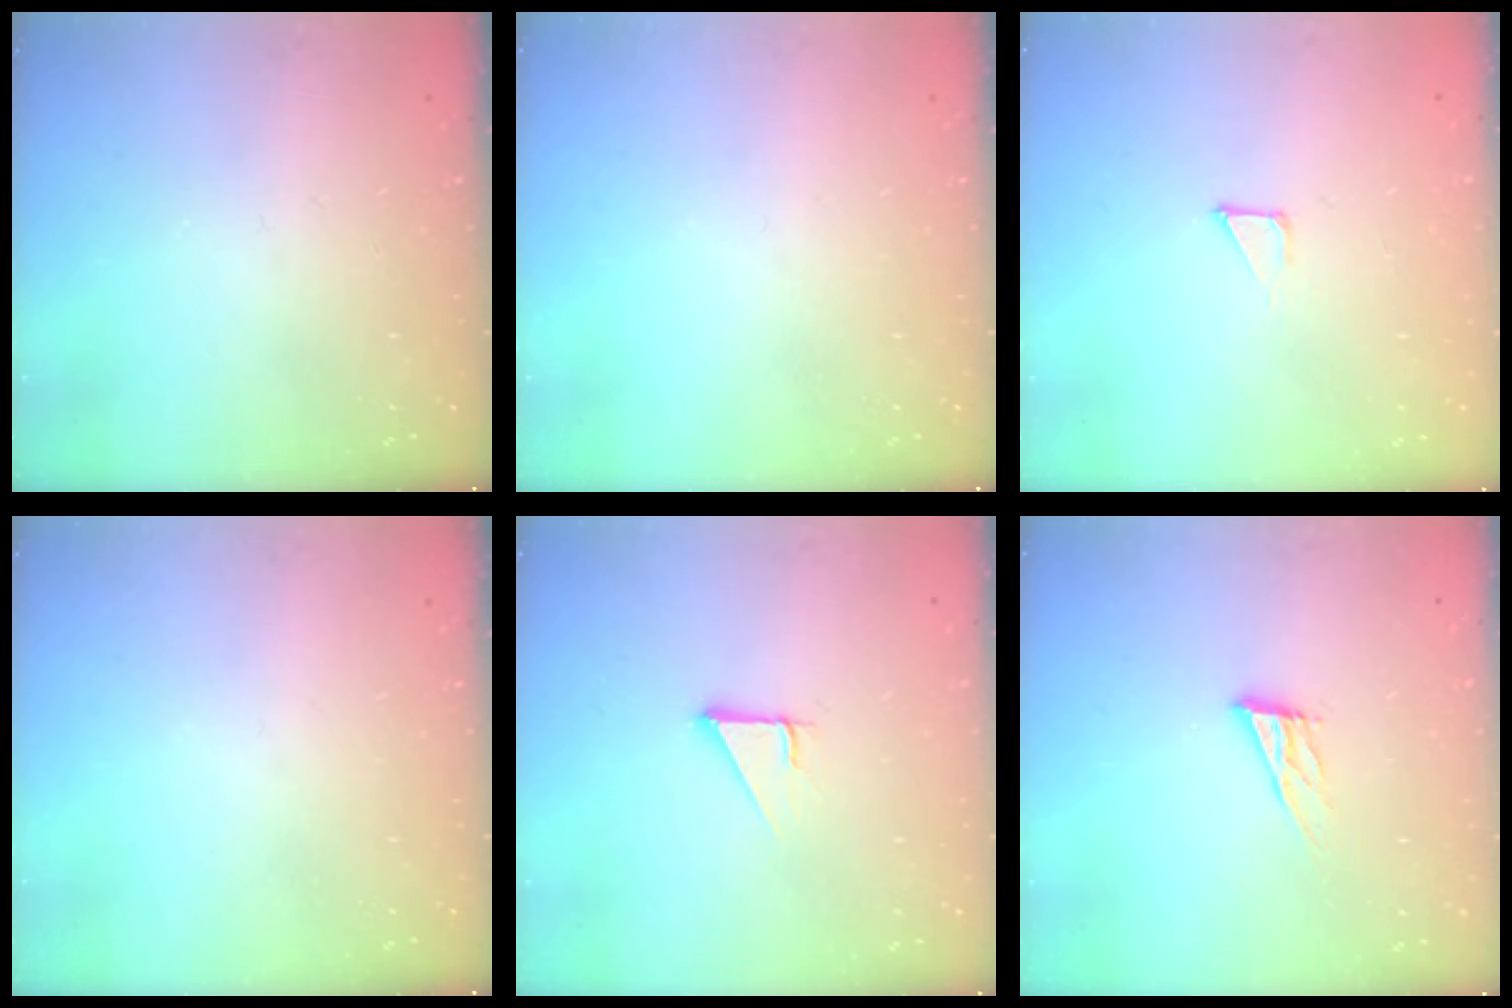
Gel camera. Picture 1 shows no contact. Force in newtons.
{"total": 0.0}
{"total": 1.3, "press": 1.3, "slide": 0.0}
{"total": 0.0}
{"total": 3.0, "press": 3.0, "slide": 0.1}
{"total": 9.3, "press": 9.0, "slide": 2.5}